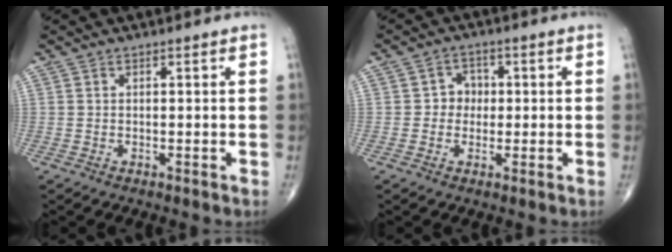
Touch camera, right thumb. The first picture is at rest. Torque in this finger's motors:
{"motor_torque": [0.02, 0.25, 0.05, -0.04, 0.00]}